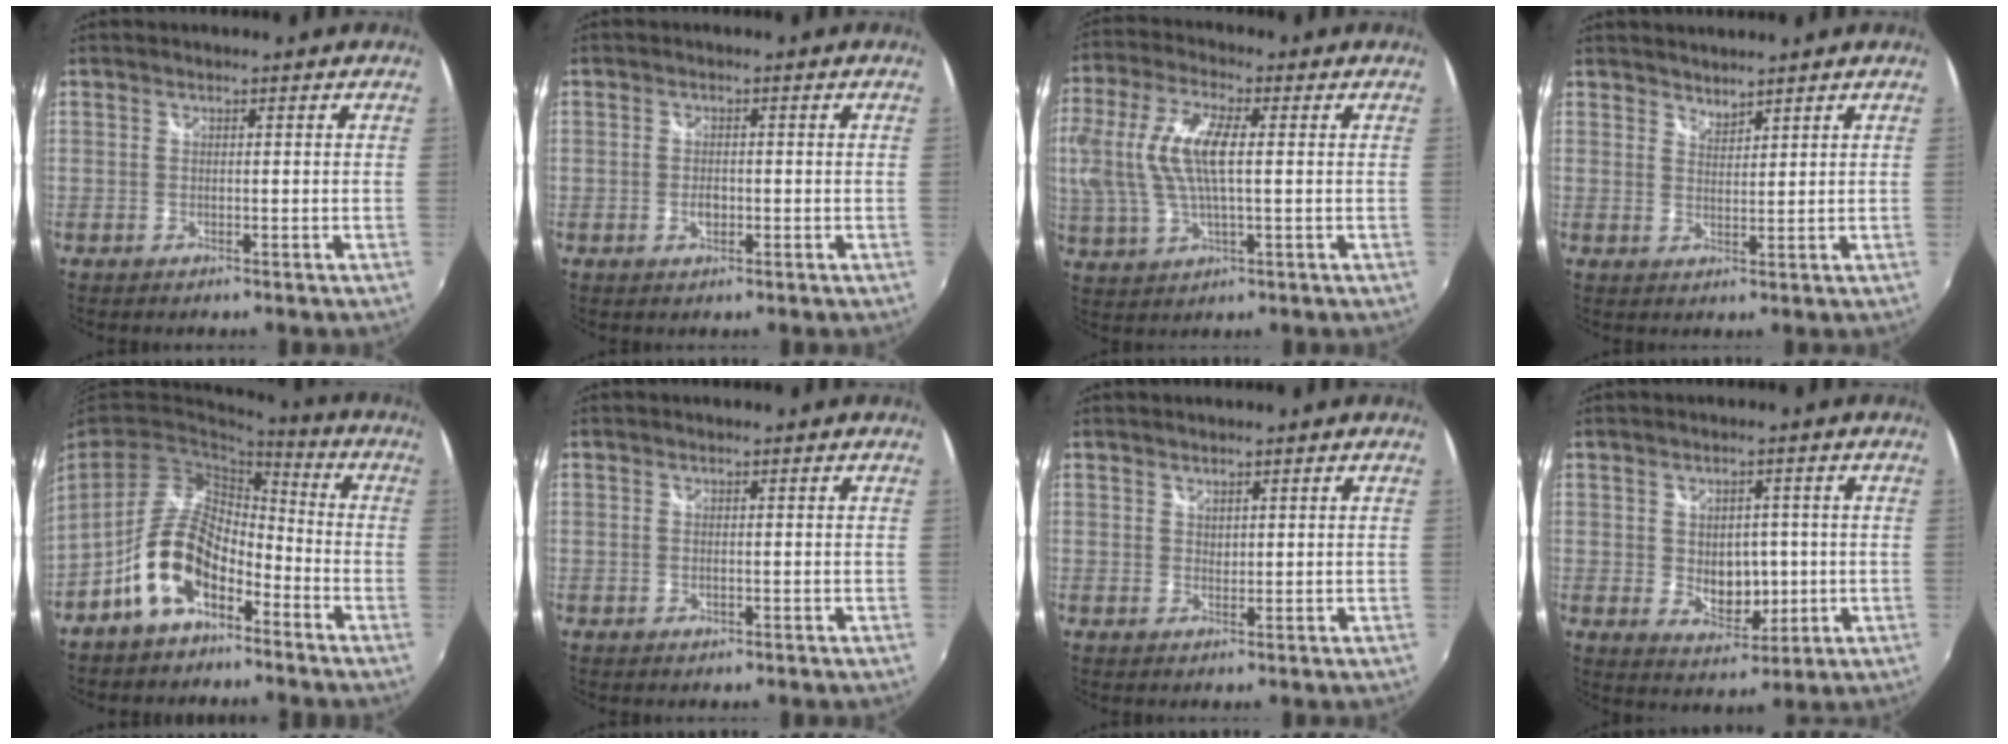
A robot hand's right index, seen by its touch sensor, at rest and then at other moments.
{"total": 2.3, "force": [-0.5, 1.4, 1.7], "torque": [-0.029, -0.001, -0.010]}
{"total": 14.9, "force": [1.3, 5.6, 13.8], "torque": [-0.276, 0.005, 0.026]}
{"total": 2.2, "force": [2.1, 0.5, 0.3], "torque": [0.001, 0.001, 0.037]}
{"total": 11.9, "force": [-6.6, 6.3, 7.7], "torque": [-0.153, 0.016, -0.113]}
{"total": 1.0, "force": [-0.1, 0.7, 0.7], "torque": [-0.014, -0.002, -0.003]}
{"total": 1.1, "force": [0.9, 0.6, 0.2], "torque": [0.001, 0.001, 0.016]}
{"total": 7.6, "force": [-0.5, 5.5, 5.2], "torque": [-0.083, -0.010, 0.006]}